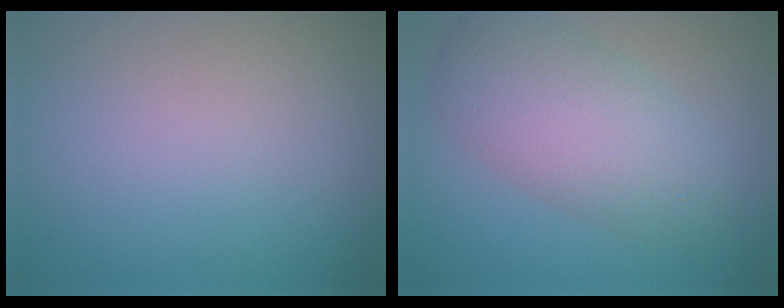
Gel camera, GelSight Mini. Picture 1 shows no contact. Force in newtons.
{"total": 6.3, "press": 6.3, "slide": 0.1}